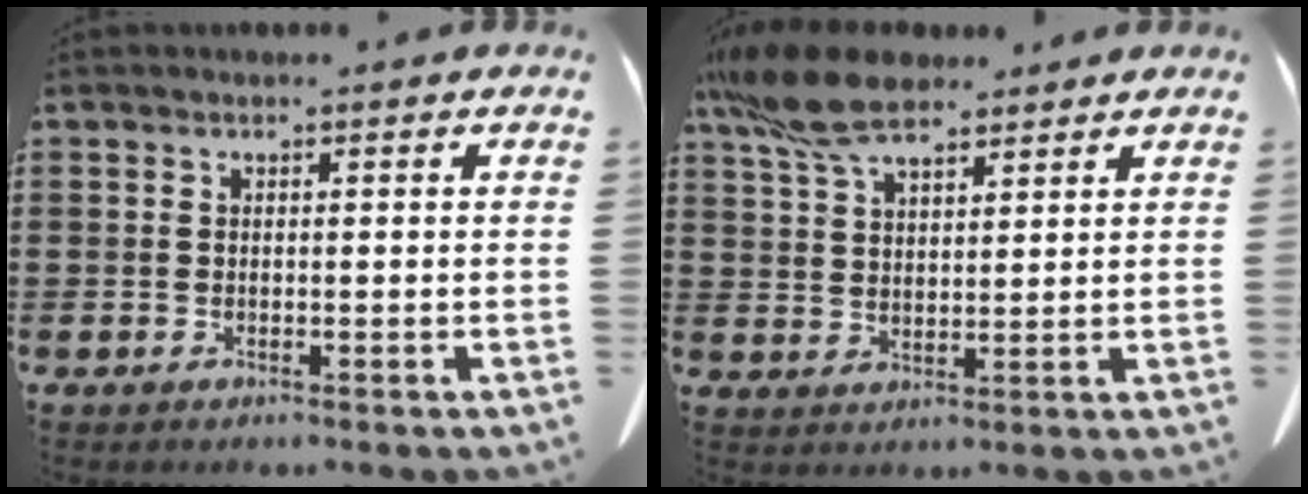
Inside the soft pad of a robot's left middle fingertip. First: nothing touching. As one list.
[{"total": 10.1, "force": [7.5, 3.5, 5.8], "torque": [-0.140, -0.010, 0.141]}]